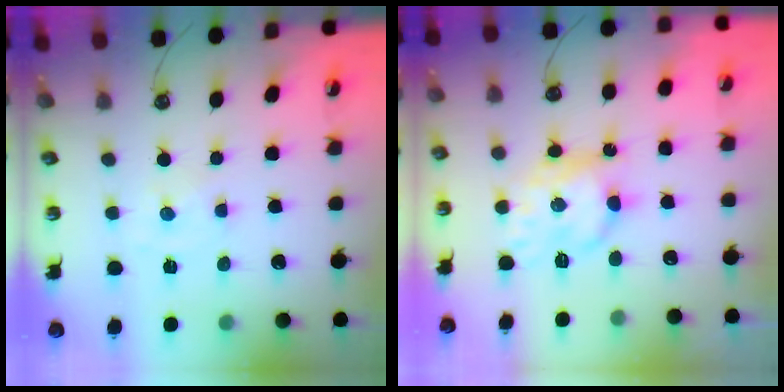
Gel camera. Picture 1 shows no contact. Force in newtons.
{"total": 13.0, "press": 13.0, "slide": 0.7}